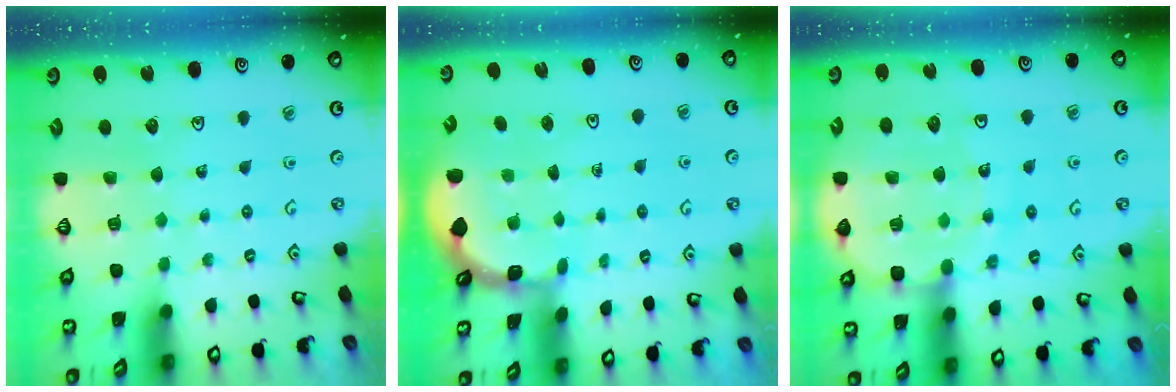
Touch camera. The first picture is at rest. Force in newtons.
{"total": 1.6, "press": 1.5, "slide": 0.2}
{"total": 12.4, "press": 11.9, "slide": 3.3}